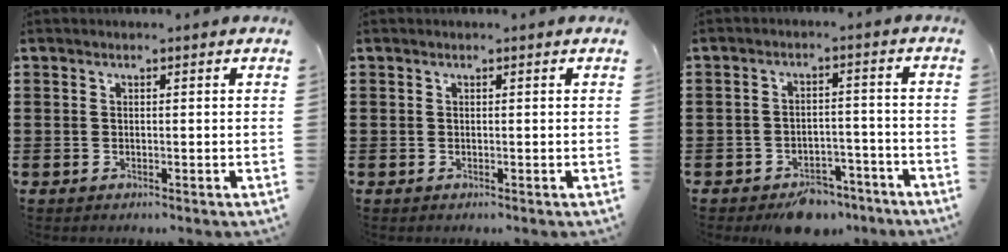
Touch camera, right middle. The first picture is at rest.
{"total": 0.0}
{"total": 4.8, "force": [-4.3, 1.5, 1.4], "torque": [-0.022, 0.012, -0.083]}